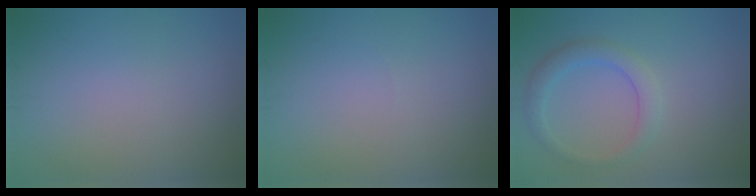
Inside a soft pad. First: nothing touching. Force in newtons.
{"total": 0.0}
{"total": 2.6, "press": 2.6, "slide": 0.2}